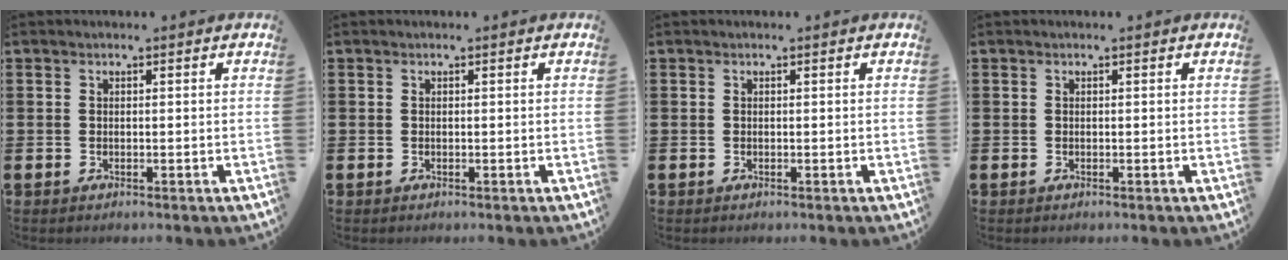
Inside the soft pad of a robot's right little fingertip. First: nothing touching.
{"total": 0.0}
{"total": 0.0}
{"total": 0.0}